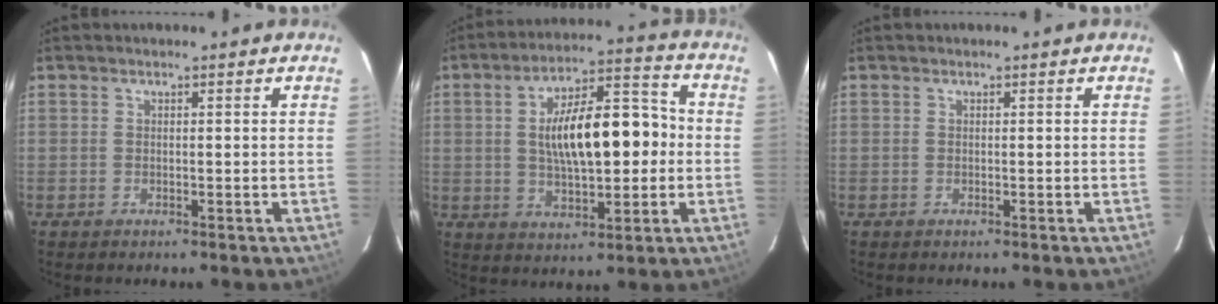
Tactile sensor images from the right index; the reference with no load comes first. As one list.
[{"total": 15.6, "force": [0.2, 6.3, 14.2], "torque": [-0.235, 0.026, 0.011]}, {"total": 0.0}]